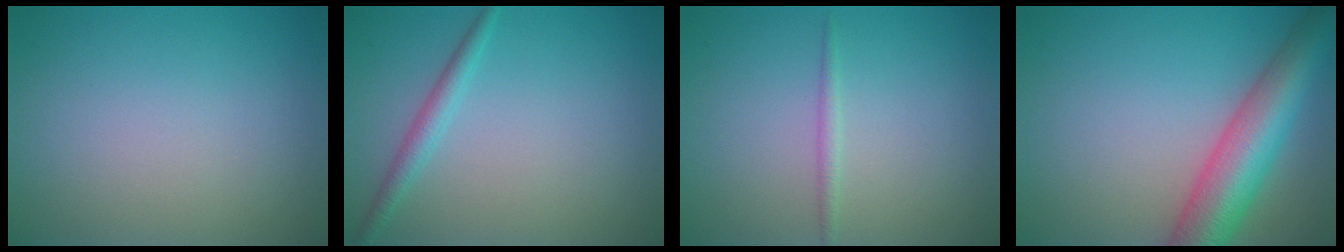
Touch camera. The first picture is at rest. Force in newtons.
{"total": 1.8, "press": 1.8, "slide": 0.0}
{"total": 0.9, "press": 0.9, "slide": 0.0}
{"total": 8.0, "press": 8.0, "slide": 0.4}